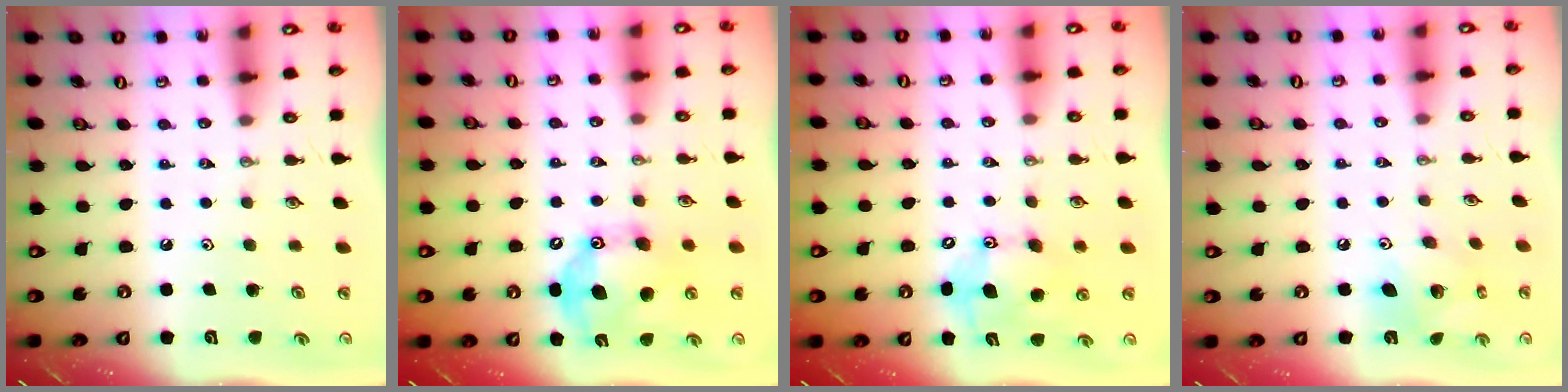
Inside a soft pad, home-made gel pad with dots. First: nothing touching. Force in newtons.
{"total": 15.6, "press": 15.6, "slide": 0.3}
{"total": 12.0, "press": 11.7, "slide": 2.5}
{"total": 10.1, "press": 10.1, "slide": 0.9}